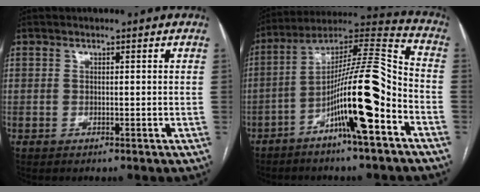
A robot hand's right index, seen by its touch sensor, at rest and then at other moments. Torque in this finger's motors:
{"motor_torque": [1.44, 0.70, 1.05, 0.20]}